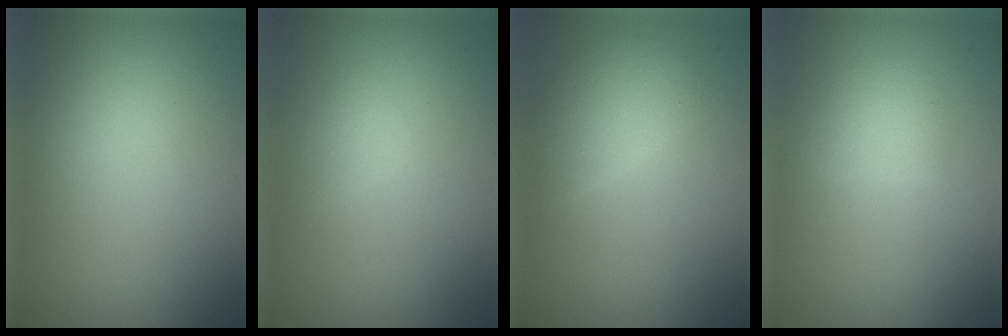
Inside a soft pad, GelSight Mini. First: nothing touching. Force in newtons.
{"total": 0.9, "press": 0.9, "slide": 0.0}
{"total": 2.3, "press": 2.3, "slide": 0.1}
{"total": 1.3, "press": 1.3, "slide": 0.1}